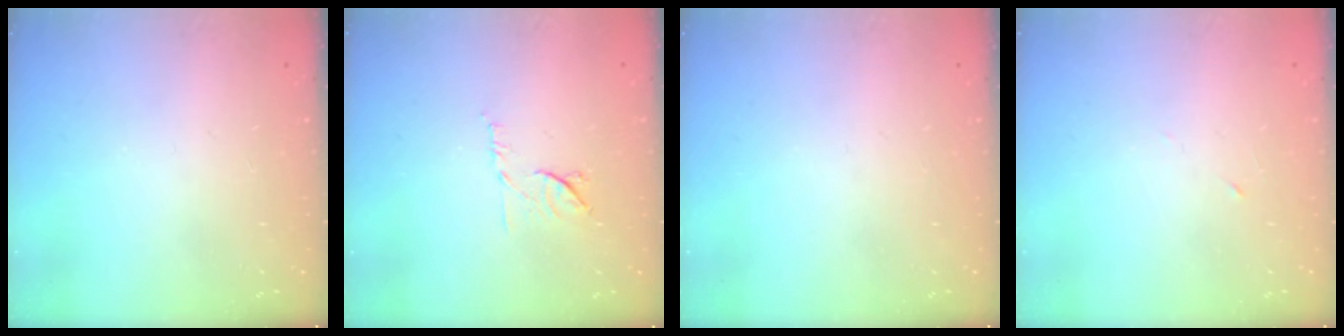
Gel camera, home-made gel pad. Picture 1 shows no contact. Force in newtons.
{"total": 7.8, "press": 7.8, "slide": 0.9}
{"total": 0.0}
{"total": 2.7, "press": 2.5, "slide": 1.0}